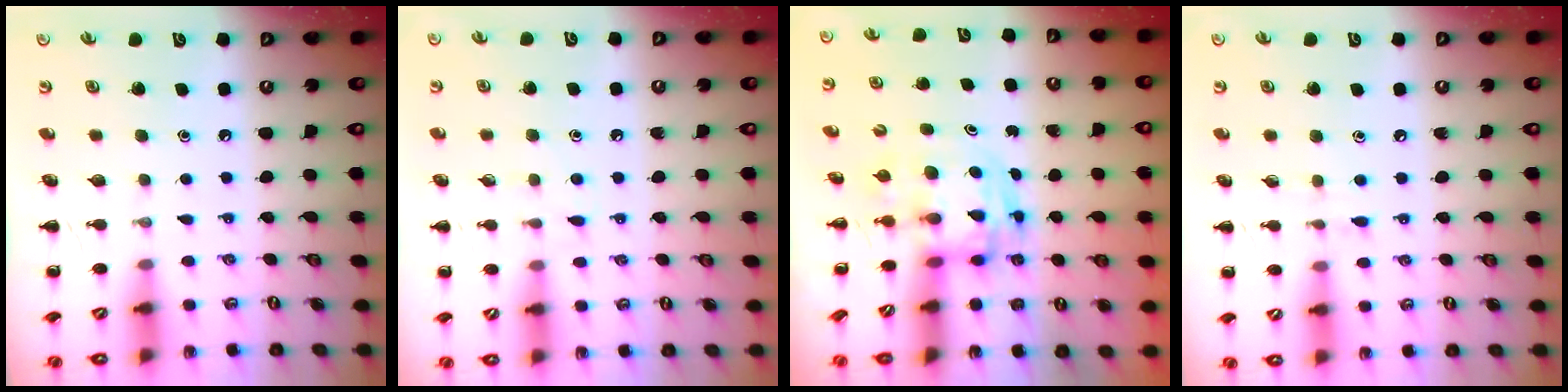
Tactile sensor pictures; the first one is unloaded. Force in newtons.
{"total": 5.6, "press": 5.2, "slide": 2.0}
{"total": 3.4, "press": 3.4, "slide": 0.6}
{"total": 6.0, "press": 5.7, "slide": 2.0}